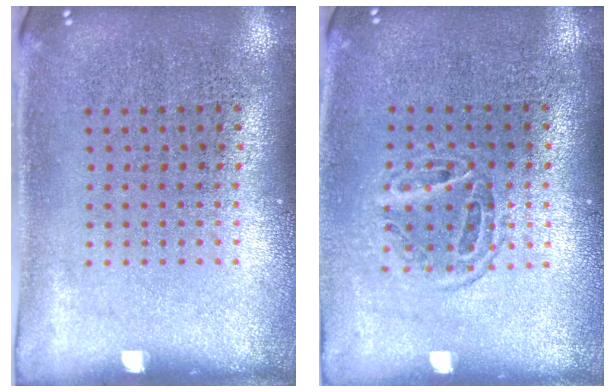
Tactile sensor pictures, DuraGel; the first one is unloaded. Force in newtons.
{"total": 1.2, "press": 1.0, "slide": 0.6}